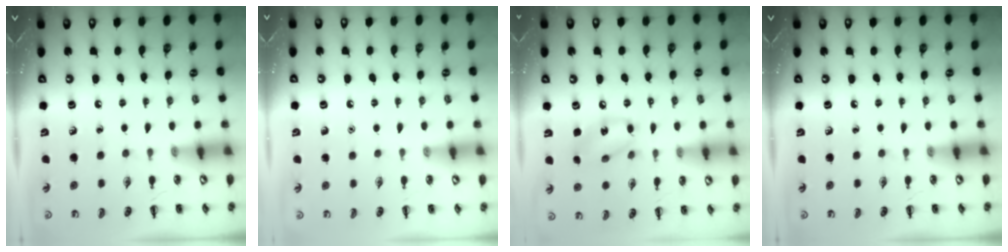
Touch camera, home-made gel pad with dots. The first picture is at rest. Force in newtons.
{"total": 1.5, "press": 1.5, "slide": 0.1}
{"total": 10.8, "press": 10.7, "slide": 1.7}
{"total": 0.0}